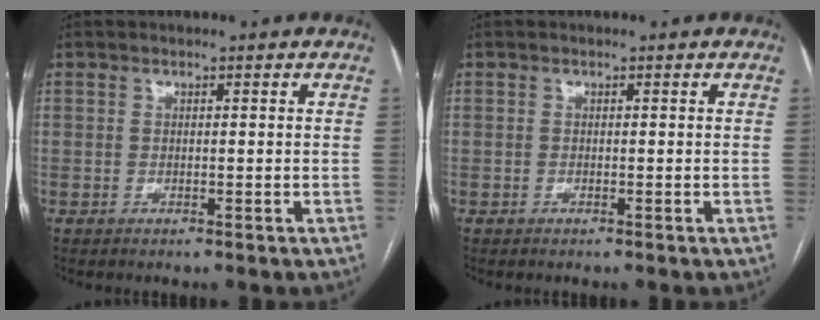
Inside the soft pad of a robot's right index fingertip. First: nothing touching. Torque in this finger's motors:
{"motor_torque": [-0.07, 0.07, -0.02, -0.03]}